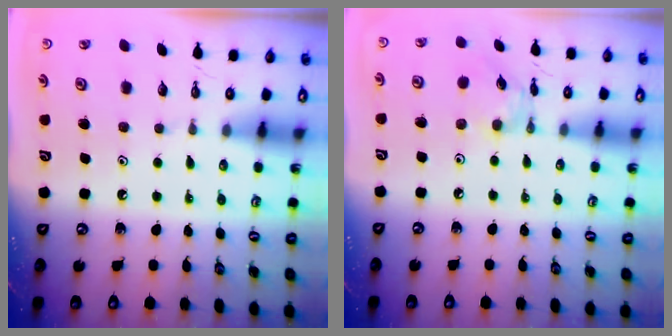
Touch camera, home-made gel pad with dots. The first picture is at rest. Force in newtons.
{"total": 3.3, "press": 3.3, "slide": 0.3}